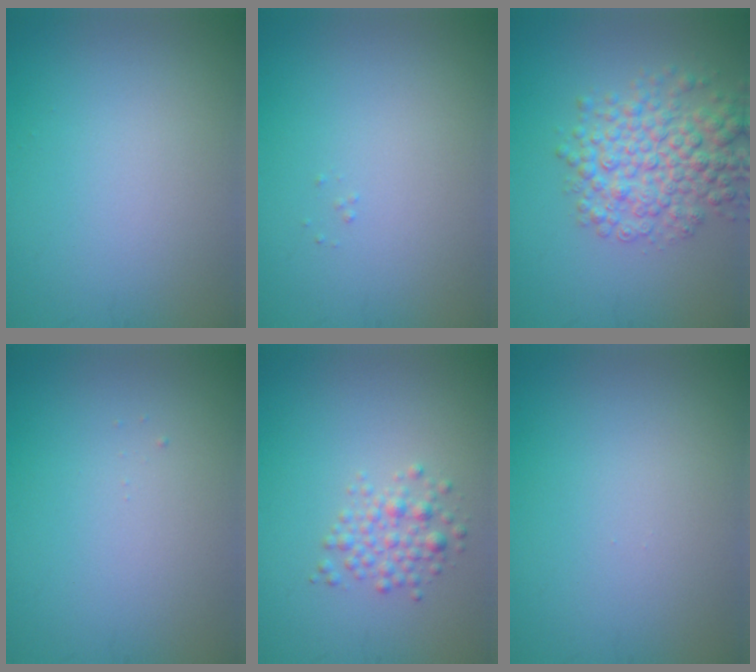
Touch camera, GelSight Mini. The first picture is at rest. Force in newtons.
{"total": 0.0}
{"total": 6.0, "press": 6.0, "slide": 0.2}
{"total": 0.0}
{"total": 2.1, "press": 2.1, "slide": 0.2}
{"total": 0.0}